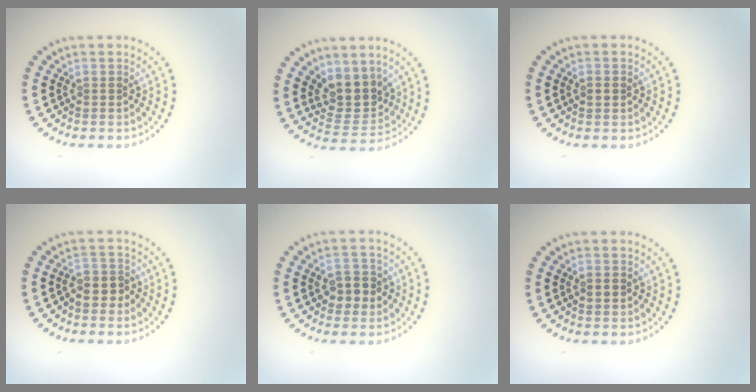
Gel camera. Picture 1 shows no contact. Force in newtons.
{"total": 3.8, "press": 3.4, "slide": 1.8}
{"total": 1.2, "press": 1.2, "slide": 0.1}
{"total": 2.5, "press": 2.2, "slide": 1.1}
{"total": 2.8, "press": 2.8, "slide": 0.4}
{"total": 1.8, "press": 1.8, "slide": 0.1}